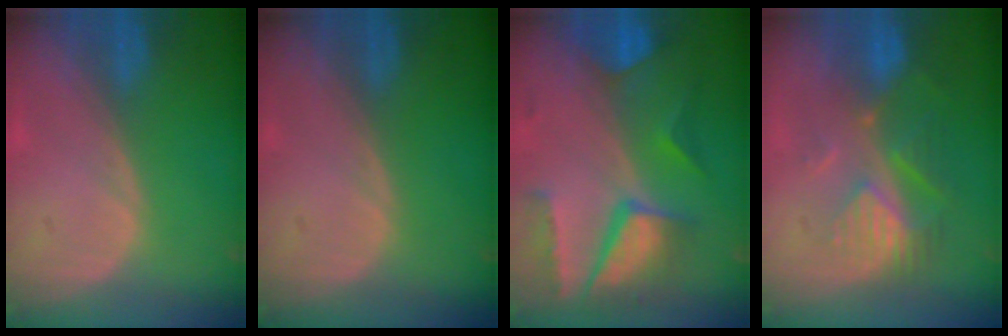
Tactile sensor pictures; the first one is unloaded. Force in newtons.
{"total": 0.0}
{"total": 10.4, "press": 8.8, "slide": 5.6}
{"total": 8.8, "press": 7.9, "slide": 3.8}